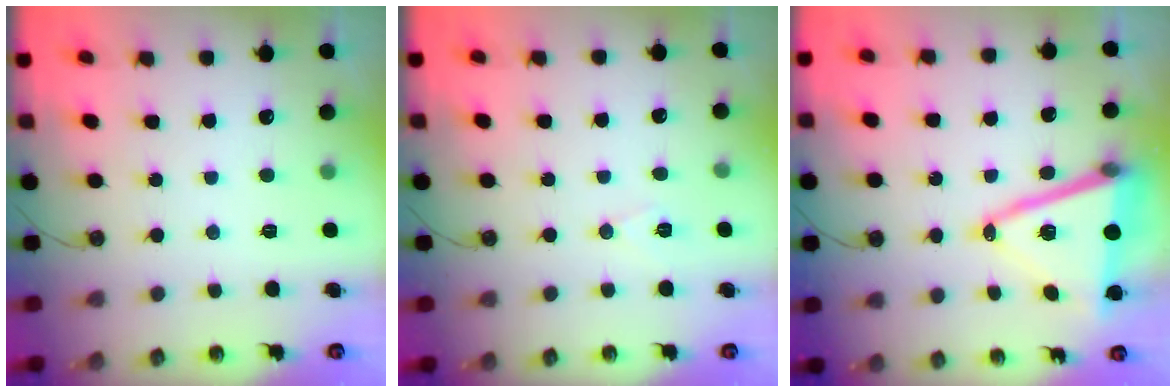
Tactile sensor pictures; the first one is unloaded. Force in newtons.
{"total": 5.5, "press": 3.3, "slide": 4.4}
{"total": 16.6, "press": 16.2, "slide": 3.6}